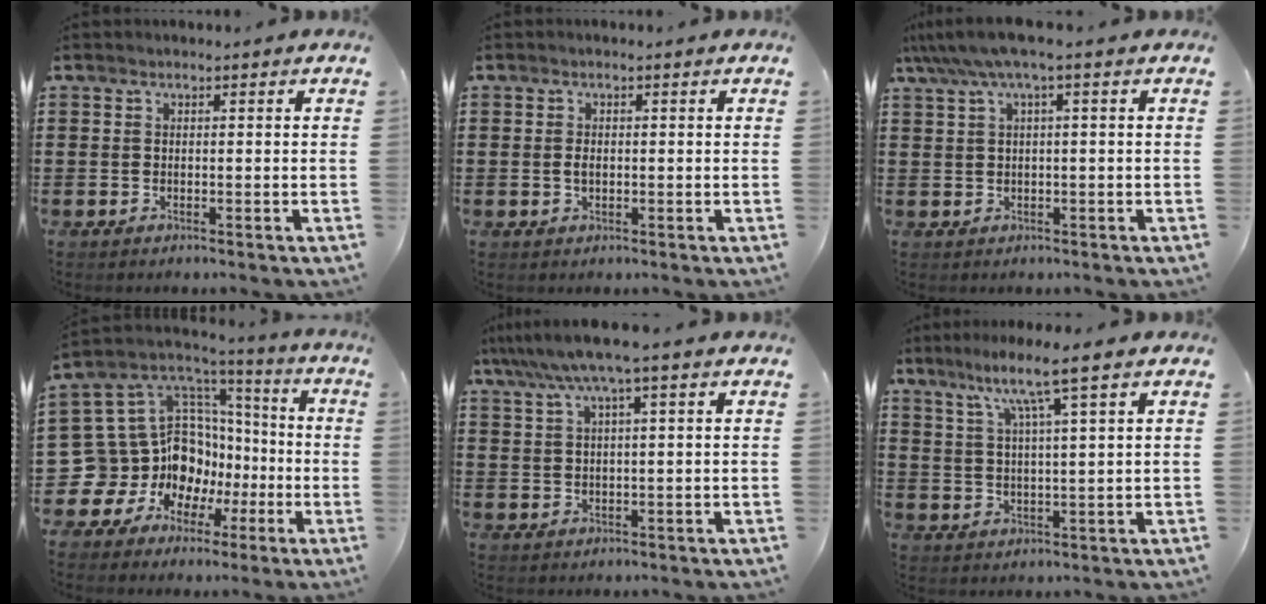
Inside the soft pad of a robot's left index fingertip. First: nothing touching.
{"total": 1.5, "force": [-0.1, 0.7, 1.3], "torque": [-0.027, 0.002, -0.002]}
{"total": 3.7, "force": [0.8, 0.4, 3.6], "torque": [-0.077, -0.004, 0.010]}
{"total": 15.4, "force": [-3.1, 14.1, 5.4], "torque": [-0.160, -0.041, -0.019]}
{"total": 5.4, "force": [2.9, -0.2, 4.5], "torque": [-0.095, -0.002, 0.049]}
{"total": 7.2, "force": [4.5, -0.2, 5.6], "torque": [-0.121, -0.009, 0.074]}